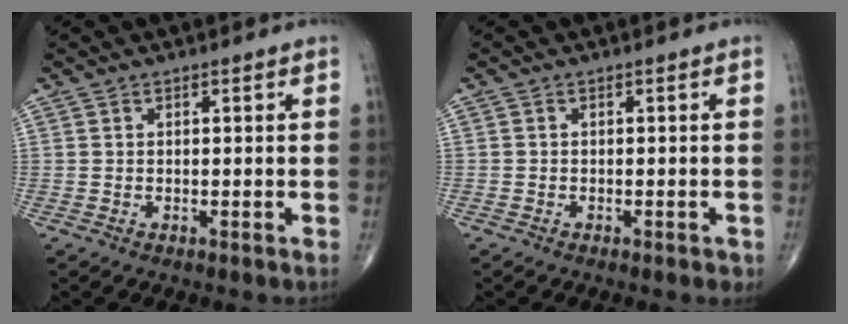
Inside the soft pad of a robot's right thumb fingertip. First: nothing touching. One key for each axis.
{"total": 1.2, "fx": -0.8, "fy": 0.6, "fz": 0.7, "tx": -0.002, "ty": 0.001, "tz": -0.012}